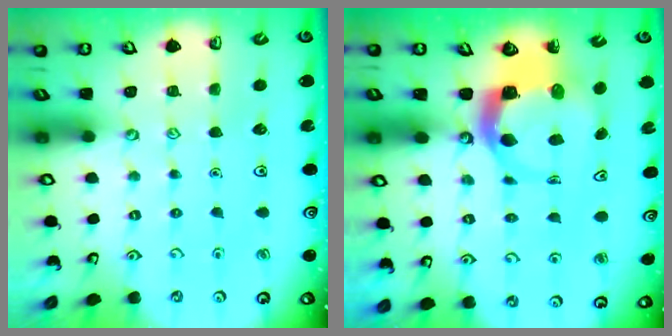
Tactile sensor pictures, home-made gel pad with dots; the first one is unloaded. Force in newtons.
{"total": 5.6, "press": 5.5, "slide": 0.9}